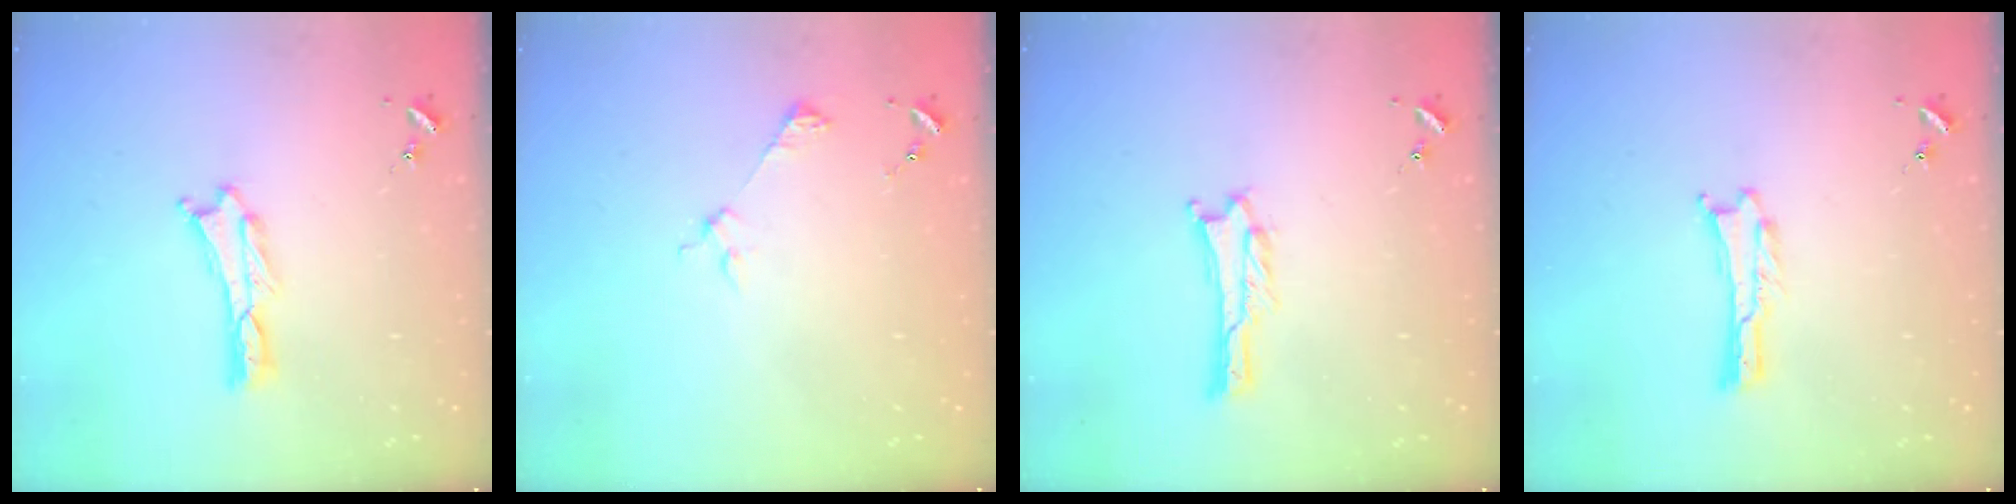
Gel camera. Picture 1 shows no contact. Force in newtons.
{"total": 2.5, "press": 2.5, "slide": 0.2}
{"total": 1.0, "press": 1.0, "slide": 0.1}
{"total": 0.0}